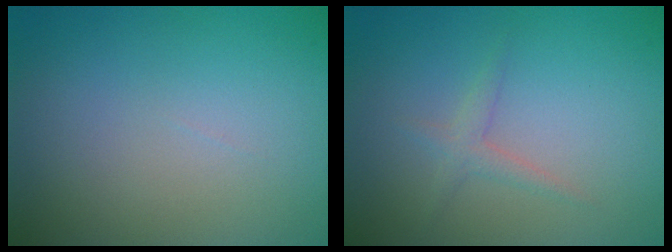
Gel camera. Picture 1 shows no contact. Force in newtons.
{"total": 1.3, "press": 1.3, "slide": 0.1}